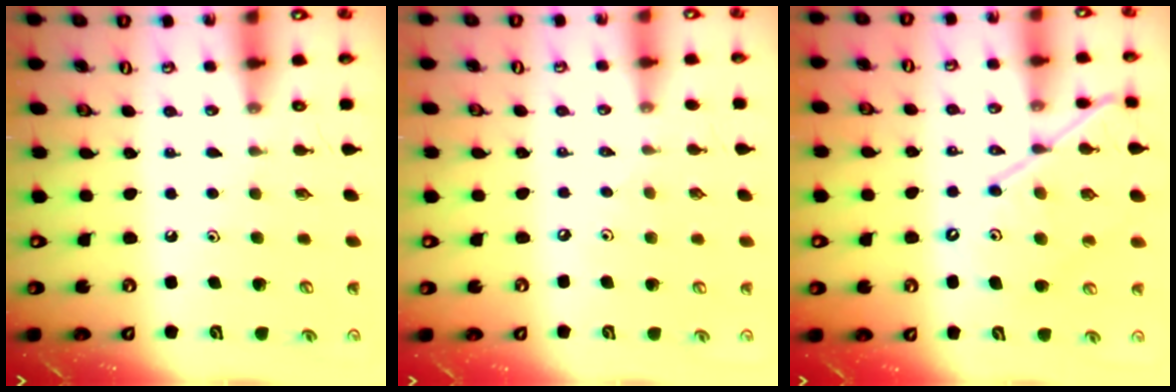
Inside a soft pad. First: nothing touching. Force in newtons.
{"total": 2.1, "press": 2.0, "slide": 0.5}
{"total": 13.8, "press": 13.7, "slide": 1.6}